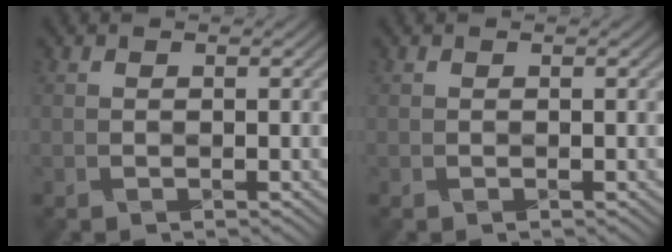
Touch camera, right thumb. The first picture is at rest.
{"total": 0.0}